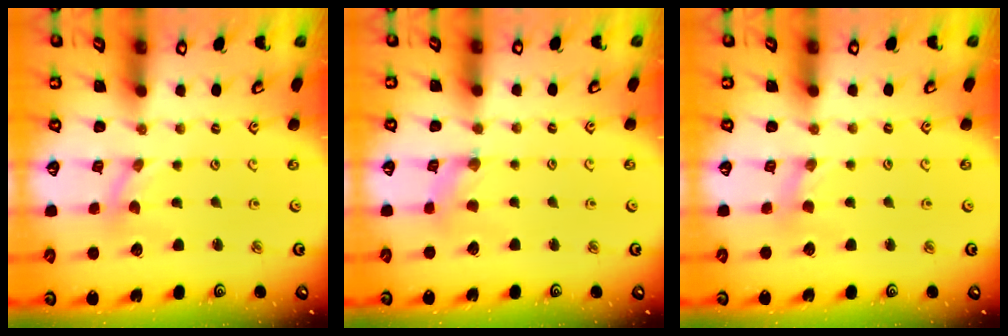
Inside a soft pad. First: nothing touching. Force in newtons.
{"total": 1.1, "press": 1.1, "slide": 0.1}
{"total": 0.8, "press": 0.7, "slide": 0.3}